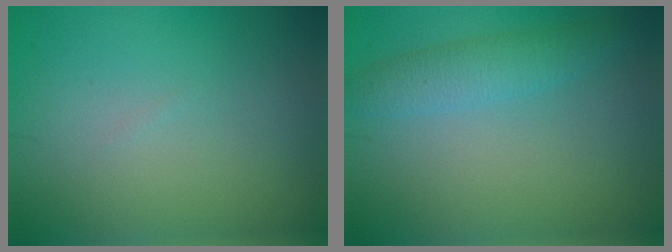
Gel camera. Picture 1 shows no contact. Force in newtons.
{"total": 2.6, "press": 2.6, "slide": 0.0}